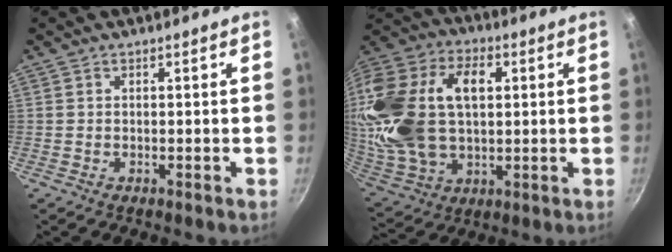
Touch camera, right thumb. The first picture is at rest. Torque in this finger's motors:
{"motor_torque": [1.21, 3.80, 1.33, -0.63, 0.40]}